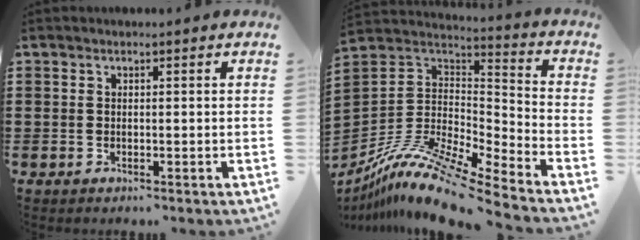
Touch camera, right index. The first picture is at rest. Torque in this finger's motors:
{"motor_torque": [-0.42, 0.36, 0.39, 0.21]}